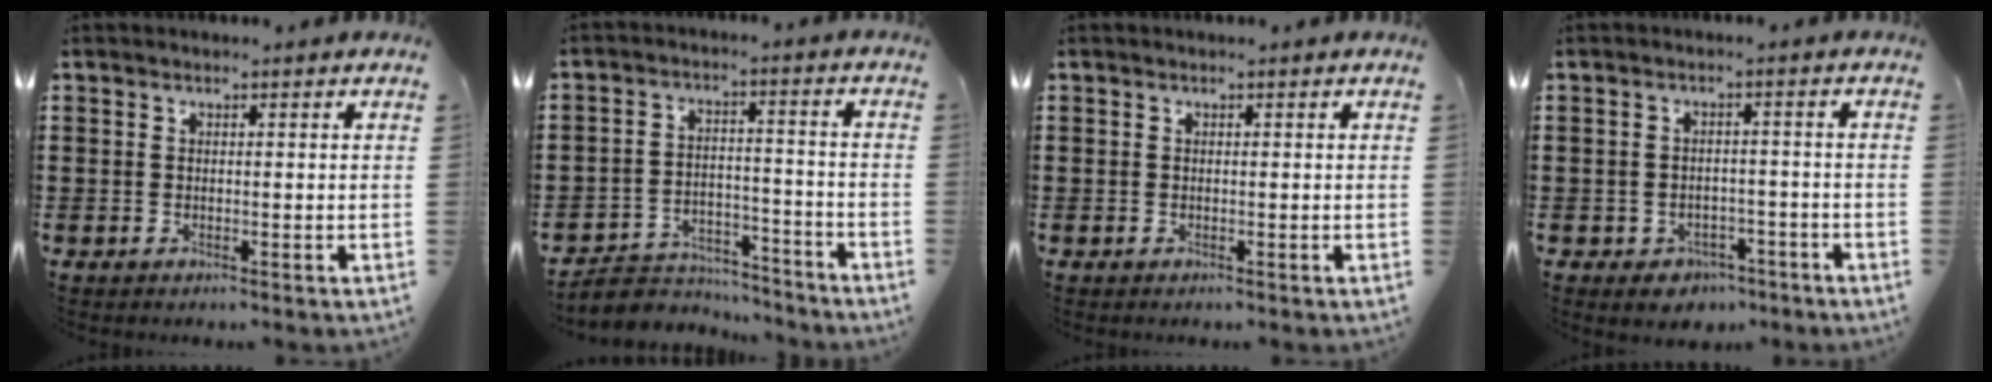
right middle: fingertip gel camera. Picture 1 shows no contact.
{"total": 5.4, "force": [-5.2, 1.5, 0.2], "torque": [-0.012, 0.014, -0.108]}
{"total": 0.0}
{"total": 2.7, "force": [-2.4, 1.3, 0.1], "torque": [-0.010, 0.004, -0.051]}